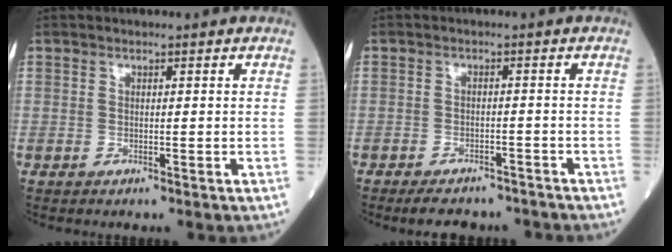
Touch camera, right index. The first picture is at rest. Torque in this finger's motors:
{"motor_torque": [0.64, -0.59, 0.10, 0.07]}